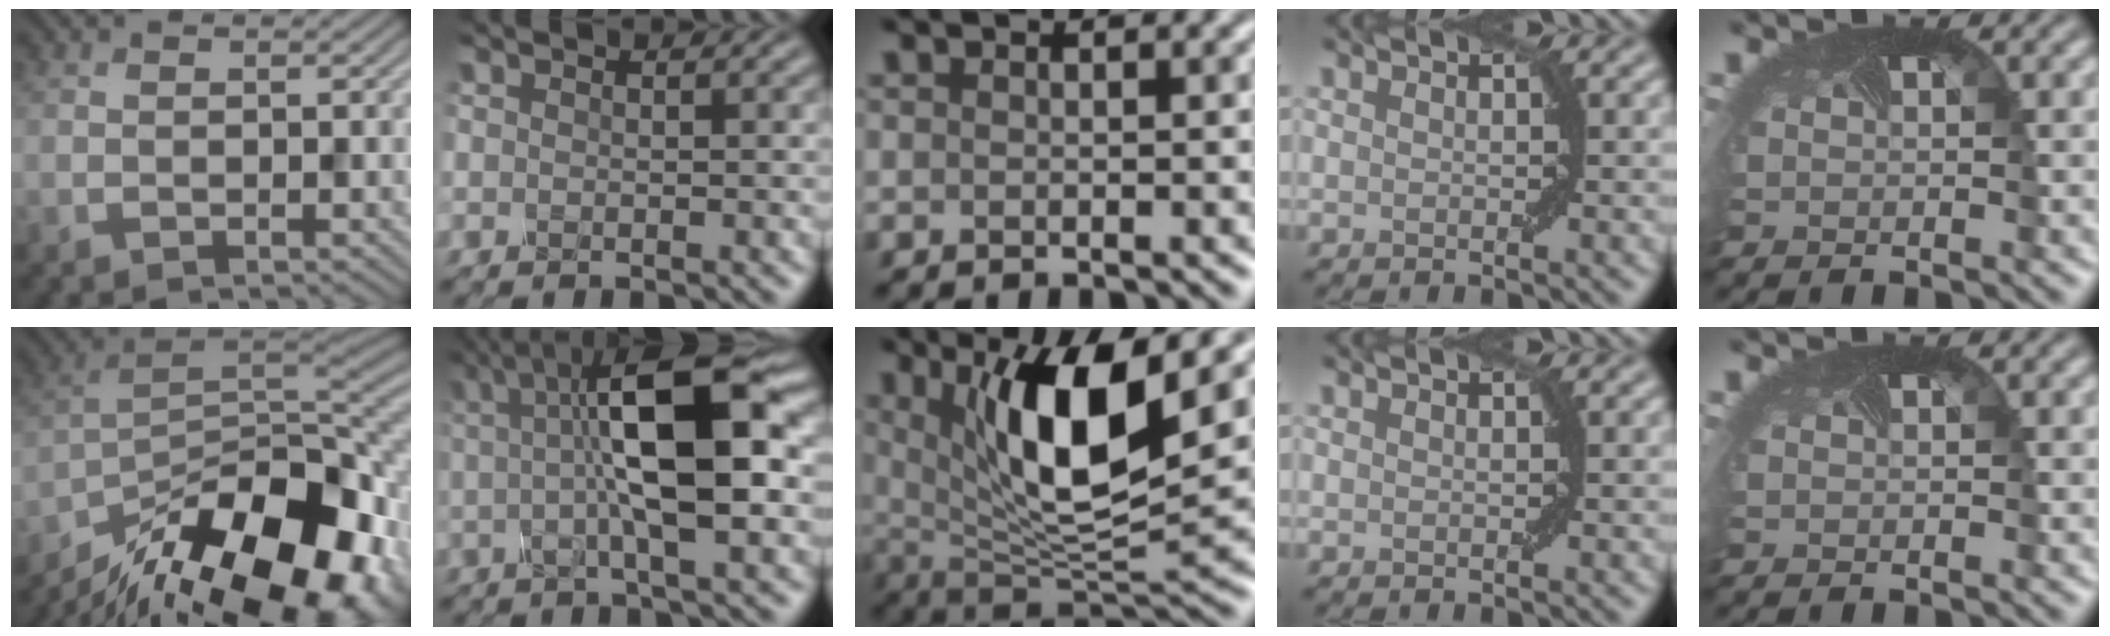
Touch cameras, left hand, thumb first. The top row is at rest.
{"thumb": {"total": 19.5, "force": [-12.7, 7.8, 12.6], "torque": [-0.215, -0.027, -0.198]}, "index": {"total": 10.7, "force": [1.5, 2.7, 10.2], "torque": [-0.154, 0.016, 0.020]}, "middle": {"total": 9.8, "force": [3.0, 3.0, 8.8], "torque": [-0.142, -0.018, 0.058]}}